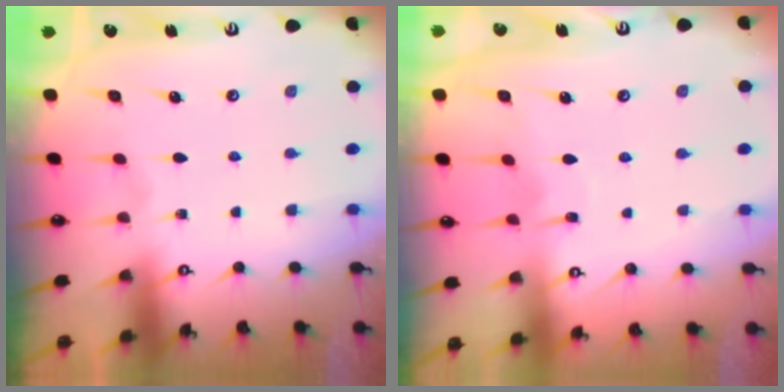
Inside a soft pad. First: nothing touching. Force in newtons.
{"total": 7.0, "press": 7.0, "slide": 0.3}